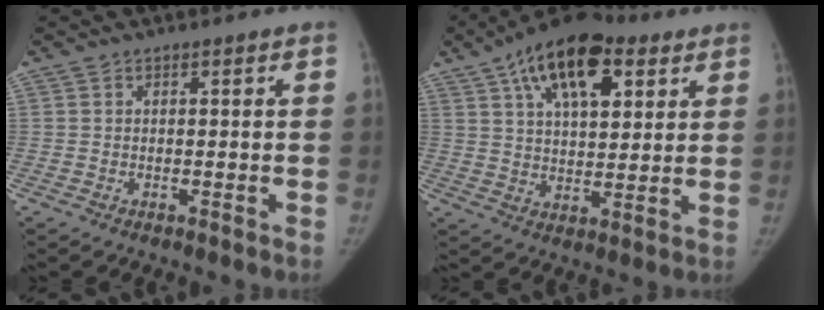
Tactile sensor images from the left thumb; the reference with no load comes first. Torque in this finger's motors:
{"motor_torque": [1.66, 1.70, 1.69, -1.08, 0.19]}